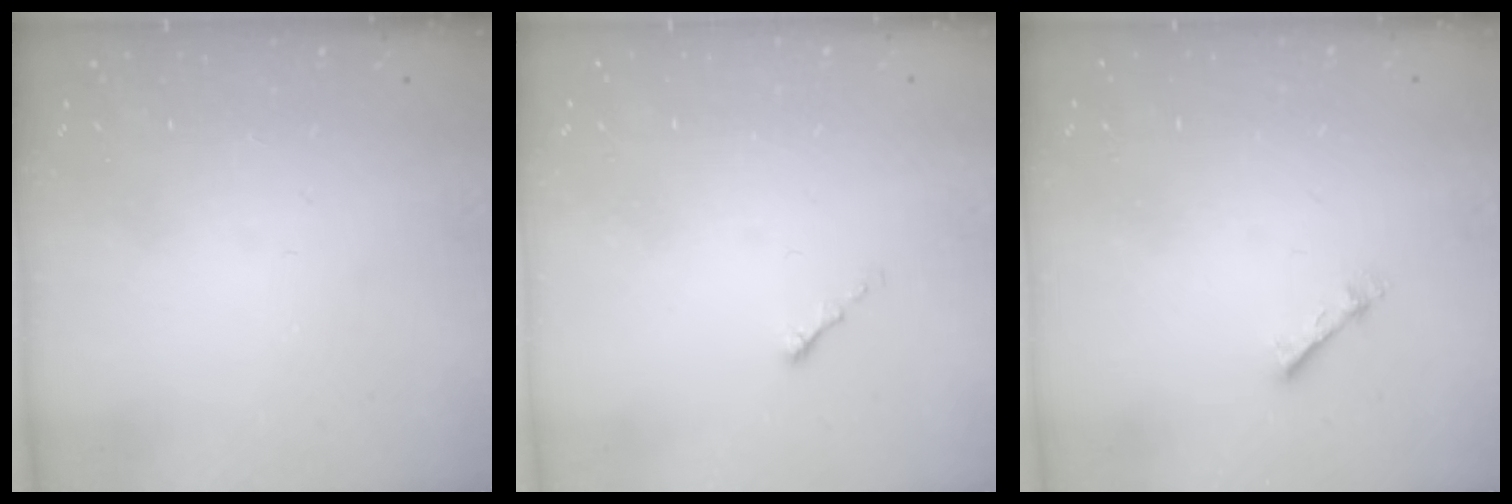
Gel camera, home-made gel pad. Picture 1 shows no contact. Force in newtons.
{"total": 0.0}
{"total": 3.3, "press": 3.2, "slide": 0.4}